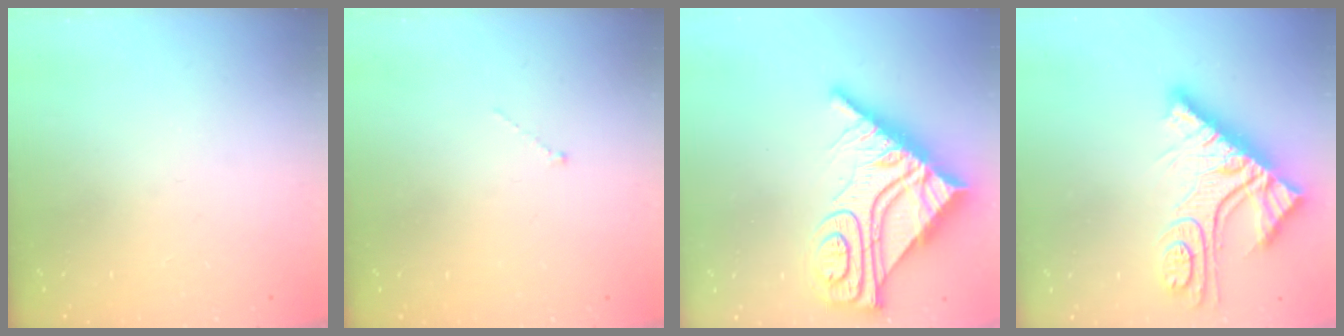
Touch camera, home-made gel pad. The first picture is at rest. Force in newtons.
{"total": 0.0}
{"total": 18.5, "press": 18.4, "slide": 2.0}
{"total": 17.4, "press": 17.3, "slide": 1.8}